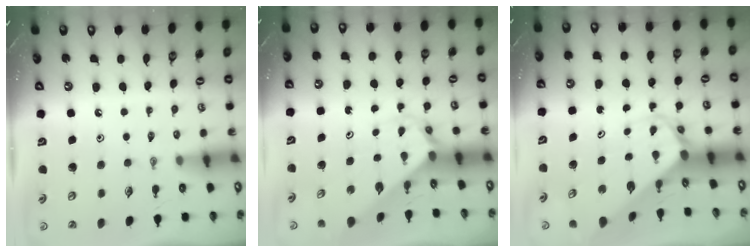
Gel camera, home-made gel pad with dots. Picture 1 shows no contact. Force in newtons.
{"total": 2.6, "press": 2.6, "slide": 0.2}
{"total": 4.7, "press": 4.6, "slide": 0.4}